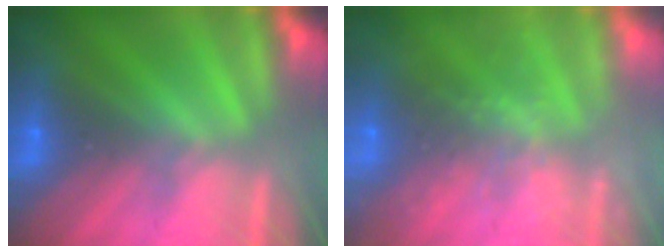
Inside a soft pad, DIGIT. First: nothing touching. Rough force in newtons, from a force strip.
{"total": 9.1}